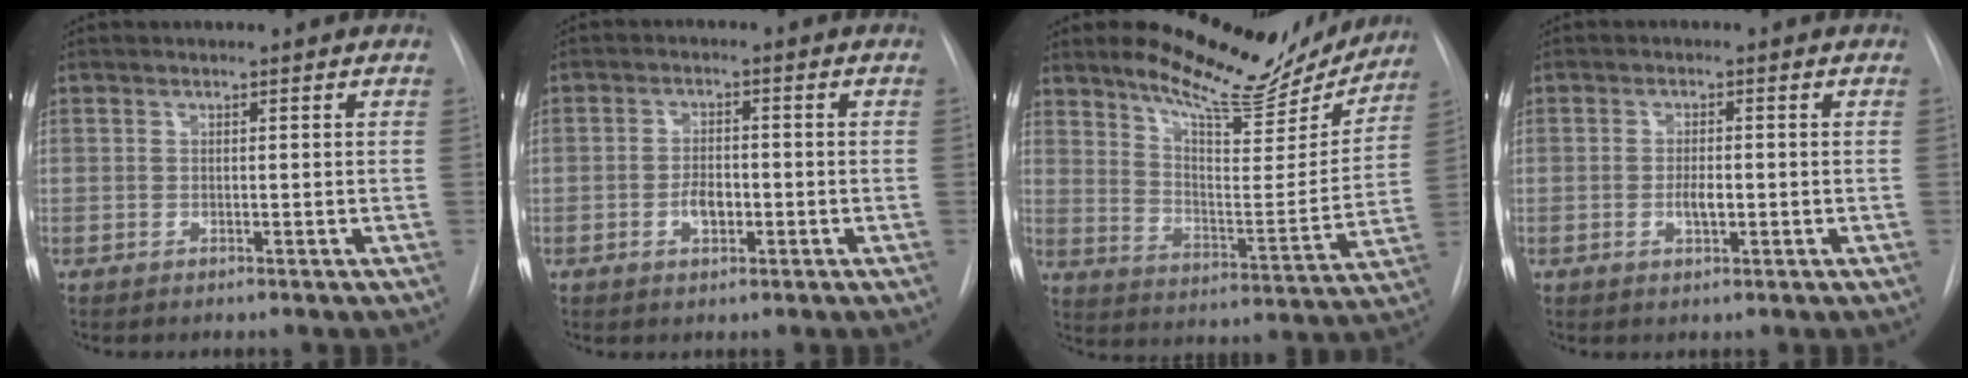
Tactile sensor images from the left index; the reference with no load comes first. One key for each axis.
{"total": 3.4, "fx": -1.1, "fy": 1.8, "fz": 2.7, "tx": -0.046, "ty": 0.003, "tz": -0.017}
{"total": 17.9, "fx": 15.9, "fy": 4.3, "fz": 7.0, "tx": -0.102, "ty": -0.034, "tz": 0.223}
{"total": 2.5, "fx": -0.6, "fy": 0.9, "fz": 2.3, "tx": -0.043, "ty": 0.000, "tz": -0.009}